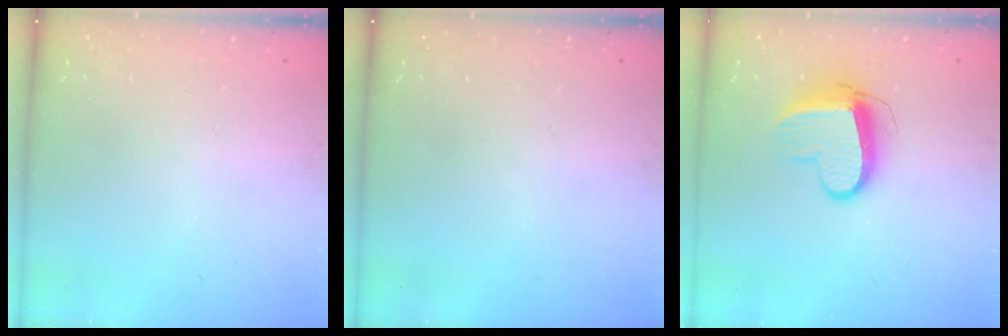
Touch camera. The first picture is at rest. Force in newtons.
{"total": 0.0}
{"total": 10.3, "press": 10.3, "slide": 0.5}